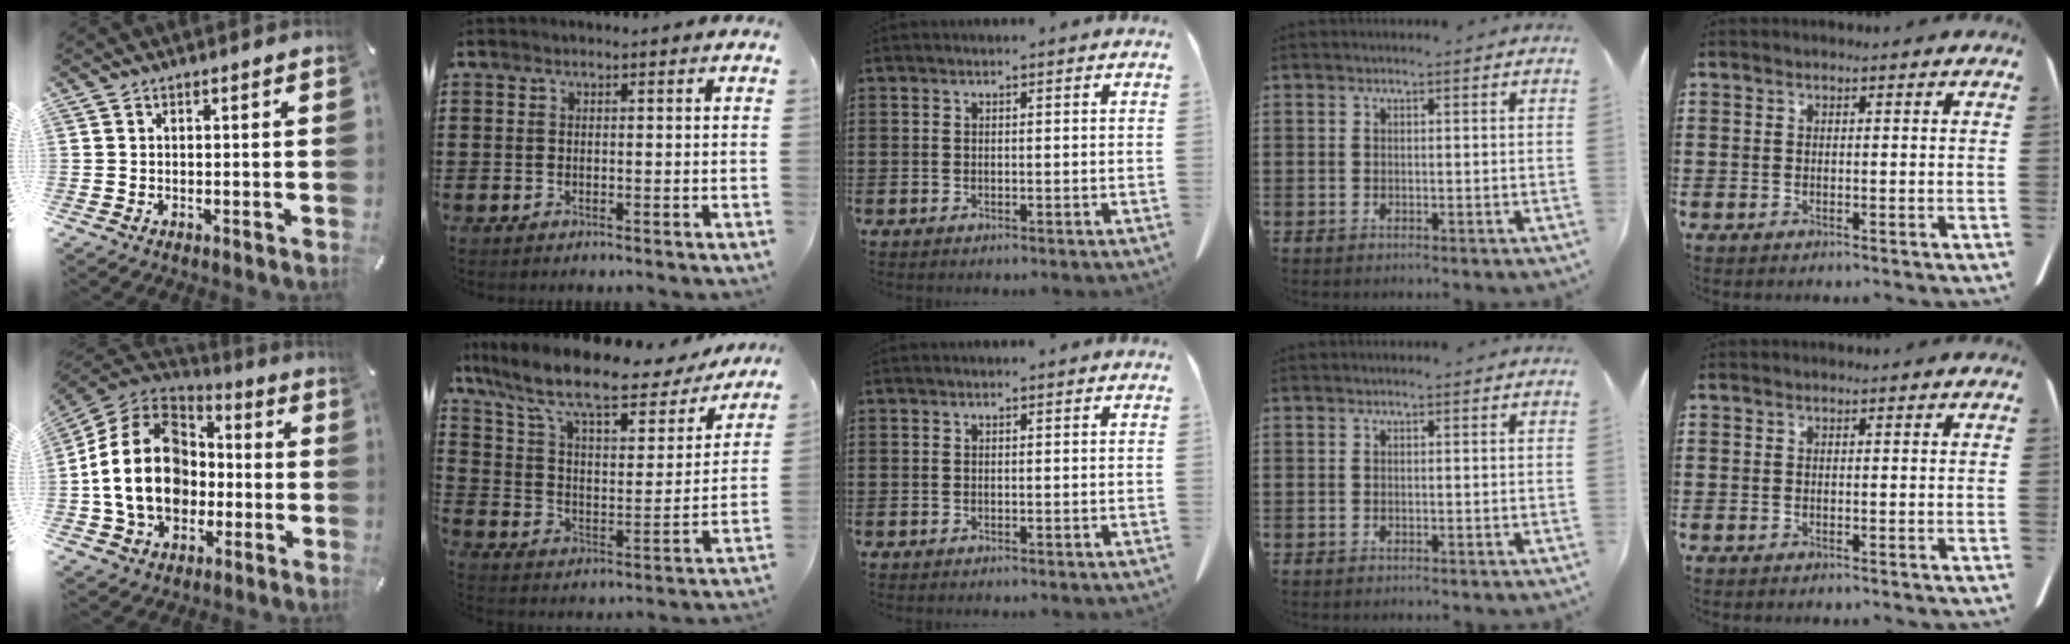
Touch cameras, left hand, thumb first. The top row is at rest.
{"thumb": {"total": 19.0, "force": [-3.0, 15.1, 11.1], "torque": [-0.252, 0.020, -0.058]}, "index": {"total": 11.7, "force": [9.2, 2.4, 6.9], "torque": [-0.161, -0.053, 0.153]}}